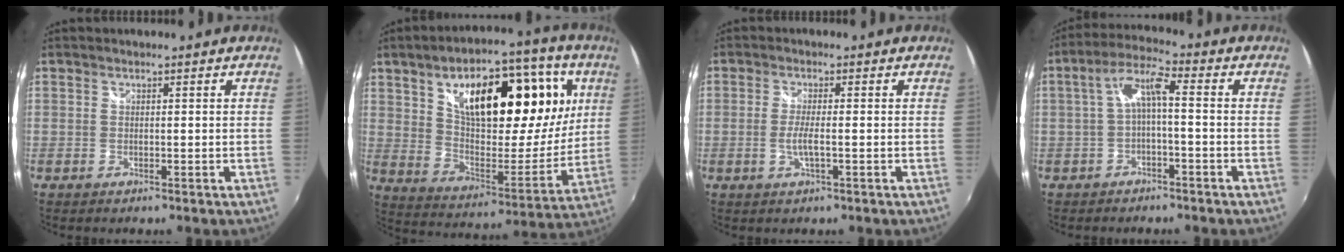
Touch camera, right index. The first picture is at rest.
{"total": 26.3, "force": [10.2, 12.5, 20.8], "torque": [-0.332, 0.026, 0.171]}
{"total": 3.1, "force": [-0.9, 0.1, 2.9], "torque": [-0.059, -0.004, -0.017]}
{"total": 6.0, "force": [-1.1, 1.1, 5.8], "torque": [-0.127, 0.016, -0.019]}